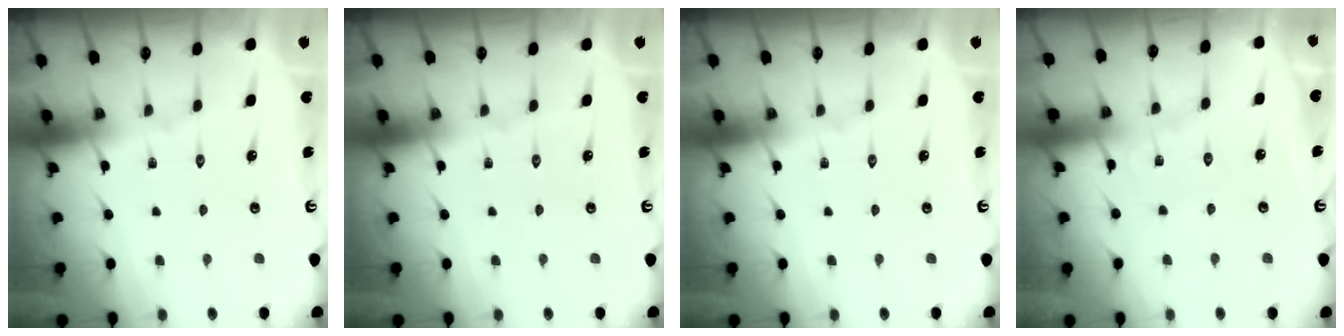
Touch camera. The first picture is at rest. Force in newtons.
{"total": 0.0}
{"total": 0.0}
{"total": 4.3, "press": 4.3, "slide": 0.3}